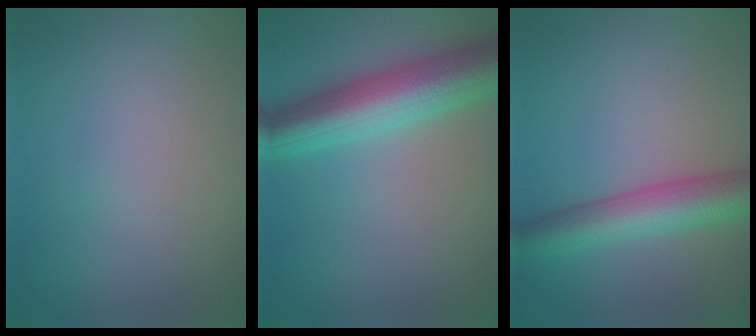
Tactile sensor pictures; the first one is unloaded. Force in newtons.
{"total": 8.0, "press": 8.0, "slide": 0.2}
{"total": 6.2, "press": 6.2, "slide": 0.2}